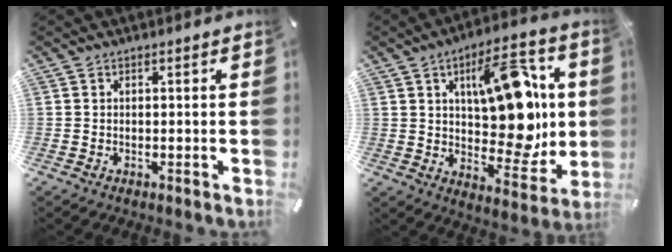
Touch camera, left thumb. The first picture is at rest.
{"total": 19.8, "force": [5.1, 10.5, 16.0], "torque": [-0.204, -0.022, 0.081]}